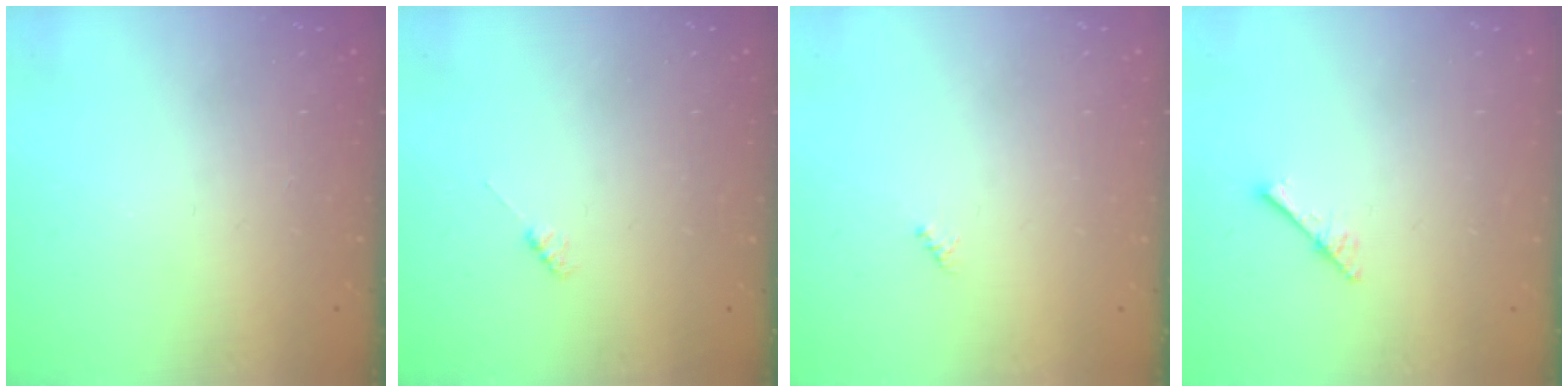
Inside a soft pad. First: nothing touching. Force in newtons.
{"total": 2.3, "press": 2.3, "slide": 0.3}
{"total": 0.0}
{"total": 2.3, "press": 2.3, "slide": 0.2}